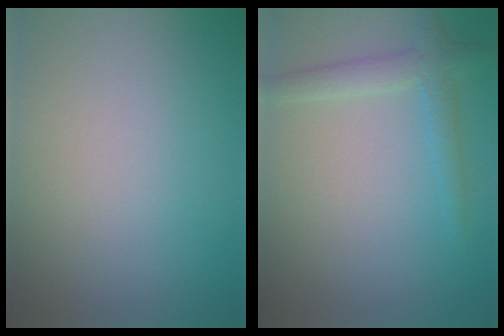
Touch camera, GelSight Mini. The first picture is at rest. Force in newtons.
{"total": 2.6, "press": 2.6, "slide": 0.1}